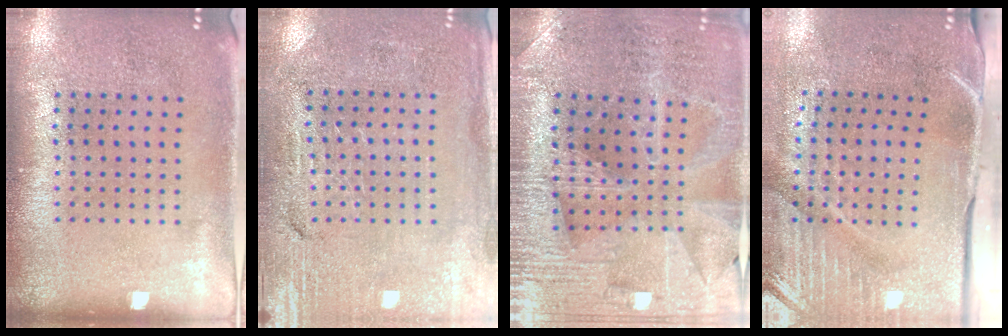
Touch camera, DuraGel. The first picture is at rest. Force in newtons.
{"total": 3.2, "press": 3.0, "slide": 1.0}
{"total": 3.0, "press": 3.0, "slide": 0.5}
{"total": 4.9, "press": 4.0, "slide": 2.8}